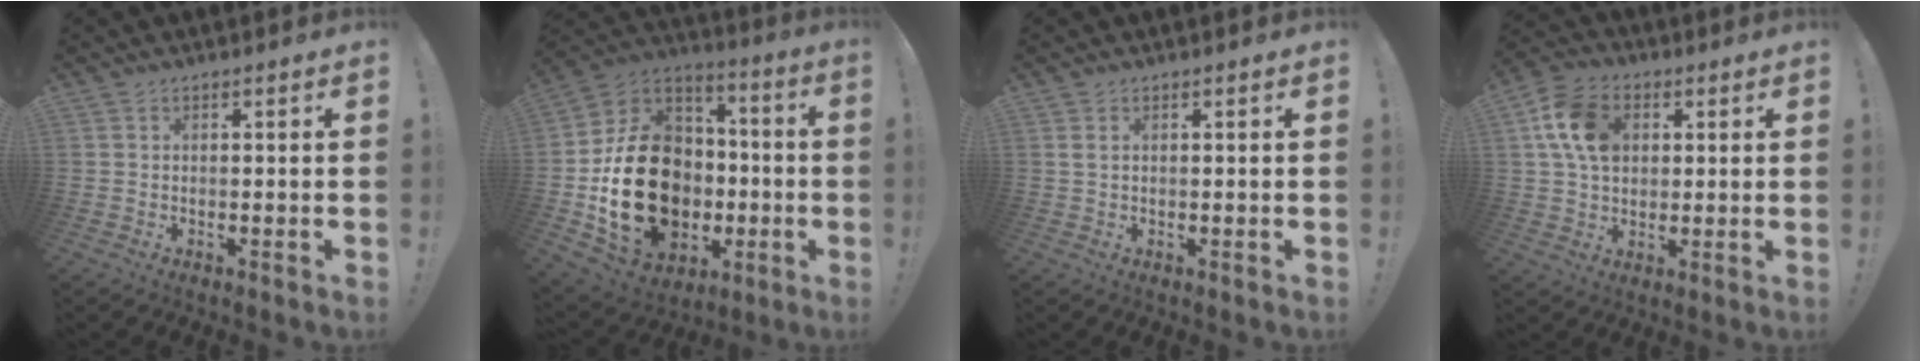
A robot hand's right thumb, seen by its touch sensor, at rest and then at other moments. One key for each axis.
{"total": 25.6, "fx": -4.4, "fy": 19.6, "fz": 15.8, "tx": -0.271, "ty": 0.028, "tz": -0.035}
{"total": 1.0, "fx": 0.5, "fy": 0.3, "fz": 0.8, "tx": -0.017, "ty": 0.001, "tz": 0.009}
{"total": 13.0, "fx": 3.4, "fy": 9.5, "fz": 8.1, "tx": -0.144, "ty": 0.004, "tz": 0.068}